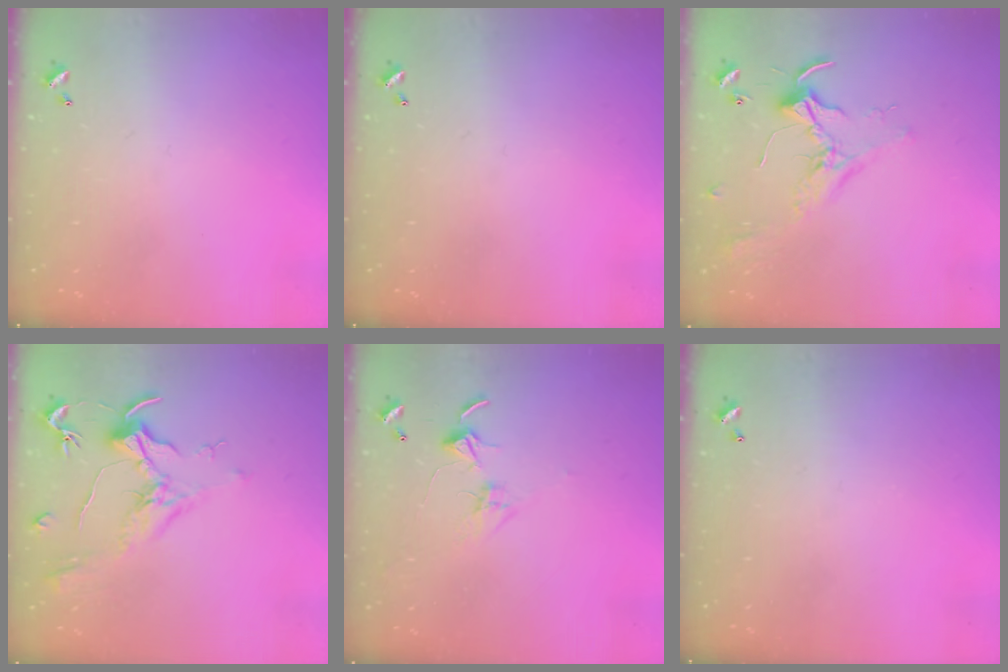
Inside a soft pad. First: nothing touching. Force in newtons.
{"total": 0.0}
{"total": 2.1, "press": 2.1, "slide": 0.5}
{"total": 2.0, "press": 1.8, "slide": 0.8}
{"total": 2.8, "press": 2.8, "slide": 0.2}
{"total": 0.0}